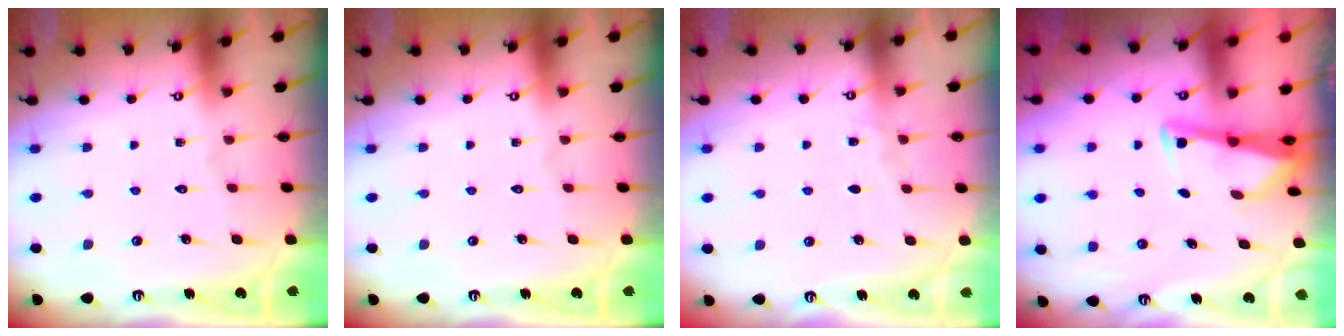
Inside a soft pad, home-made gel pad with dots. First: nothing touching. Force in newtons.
{"total": 0.0}
{"total": 2.9, "press": 2.8, "slide": 0.4}
{"total": 2.8, "press": 2.8, "slide": 0.2}